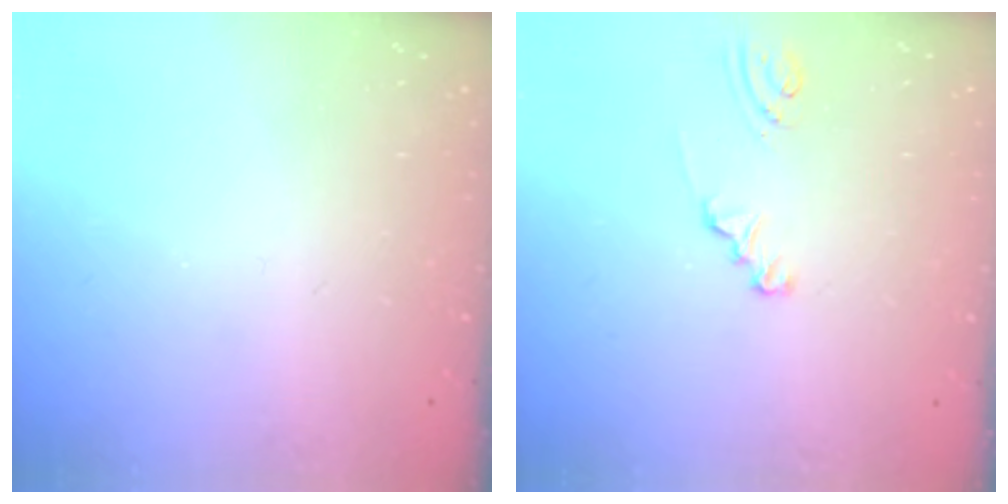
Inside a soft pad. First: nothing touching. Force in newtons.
{"total": 1.5, "press": 1.4, "slide": 0.1}